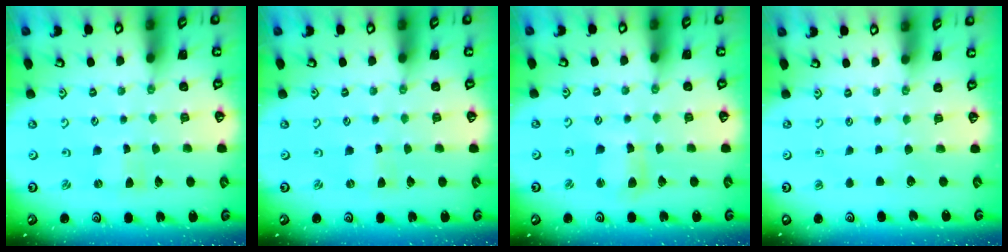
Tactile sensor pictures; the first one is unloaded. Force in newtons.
{"total": 0.0}
{"total": 4.3, "press": 4.2, "slide": 0.5}
{"total": 0.0}